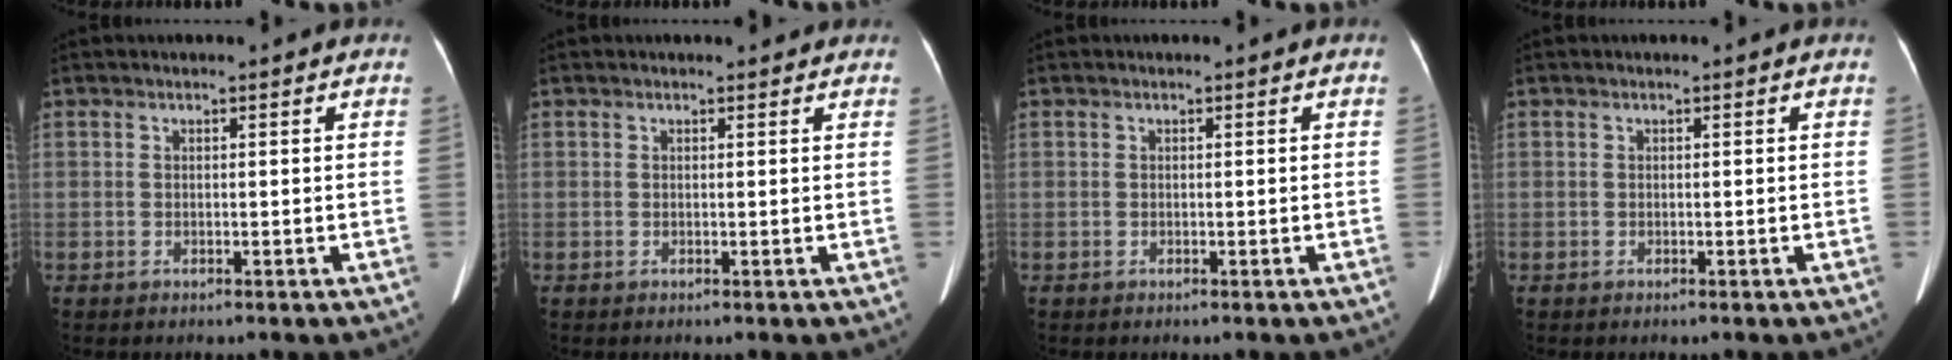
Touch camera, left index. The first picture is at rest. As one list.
[{"total": 1.8, "force": [1.7, 0.5, 0.5], "torque": [-0.011, 0.007, 0.015]}, {"total": 0.0}, {"total": 0.0}]